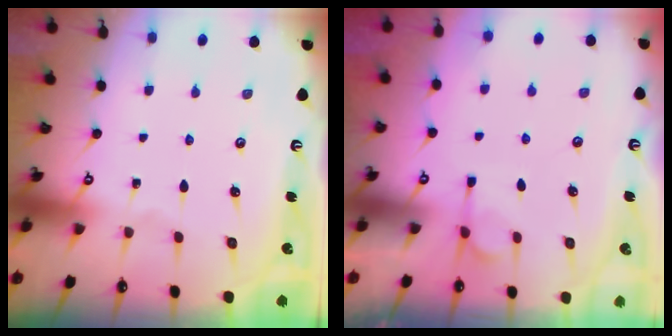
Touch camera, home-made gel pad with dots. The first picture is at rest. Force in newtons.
{"total": 3.3, "press": 3.0, "slide": 1.3}